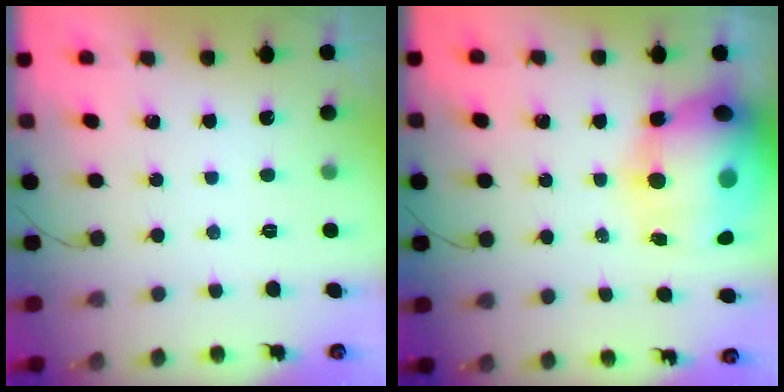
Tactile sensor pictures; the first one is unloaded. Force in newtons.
{"total": 24.9, "press": 24.3, "slide": 5.7}